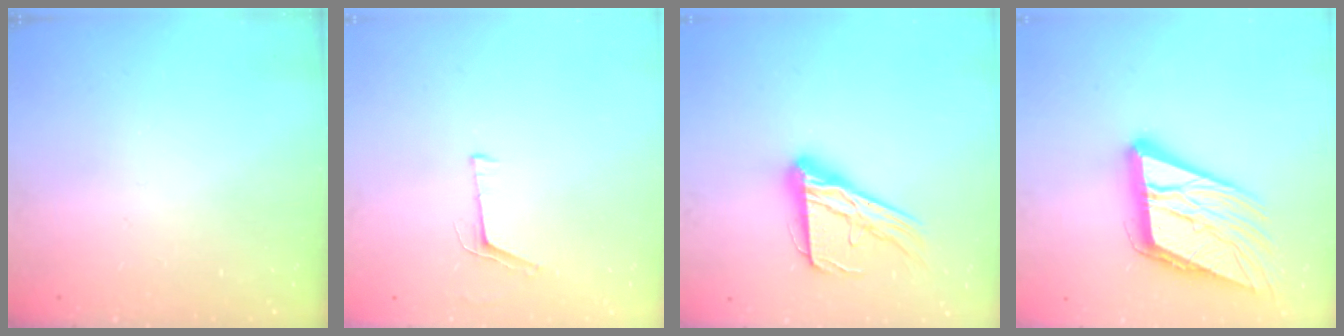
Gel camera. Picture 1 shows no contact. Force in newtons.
{"total": 4.2, "press": 3.5, "slide": 2.3}
{"total": 16.5, "press": 16.4, "slide": 1.5}
{"total": 18.7, "press": 18.4, "slide": 3.2}